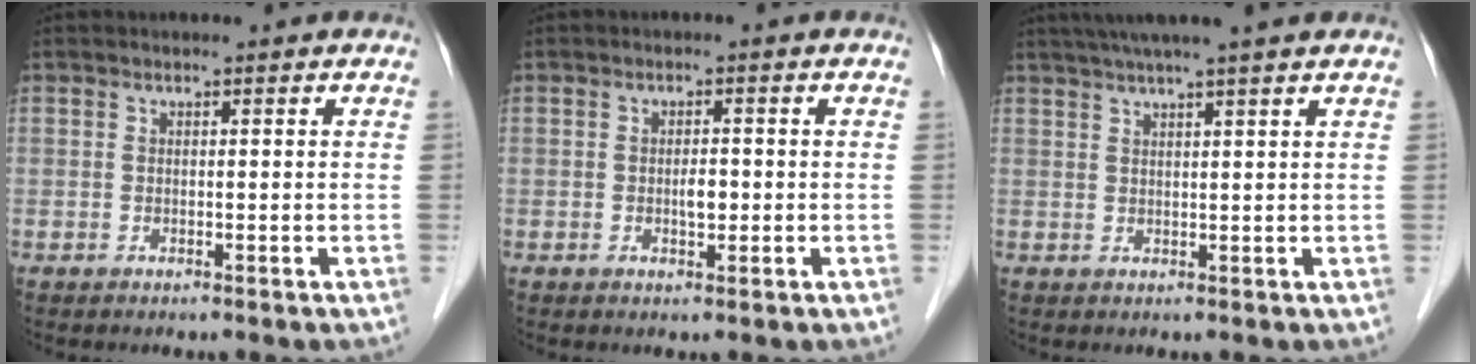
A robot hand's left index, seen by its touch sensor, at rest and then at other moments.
{"total": 2.0, "force": [-0.3, 0.9, 1.8], "torque": [-0.030, 0.001, -0.004]}
{"total": 7.8, "force": [6.3, -1.2, 4.4], "torque": [-0.067, 0.027, 0.087]}